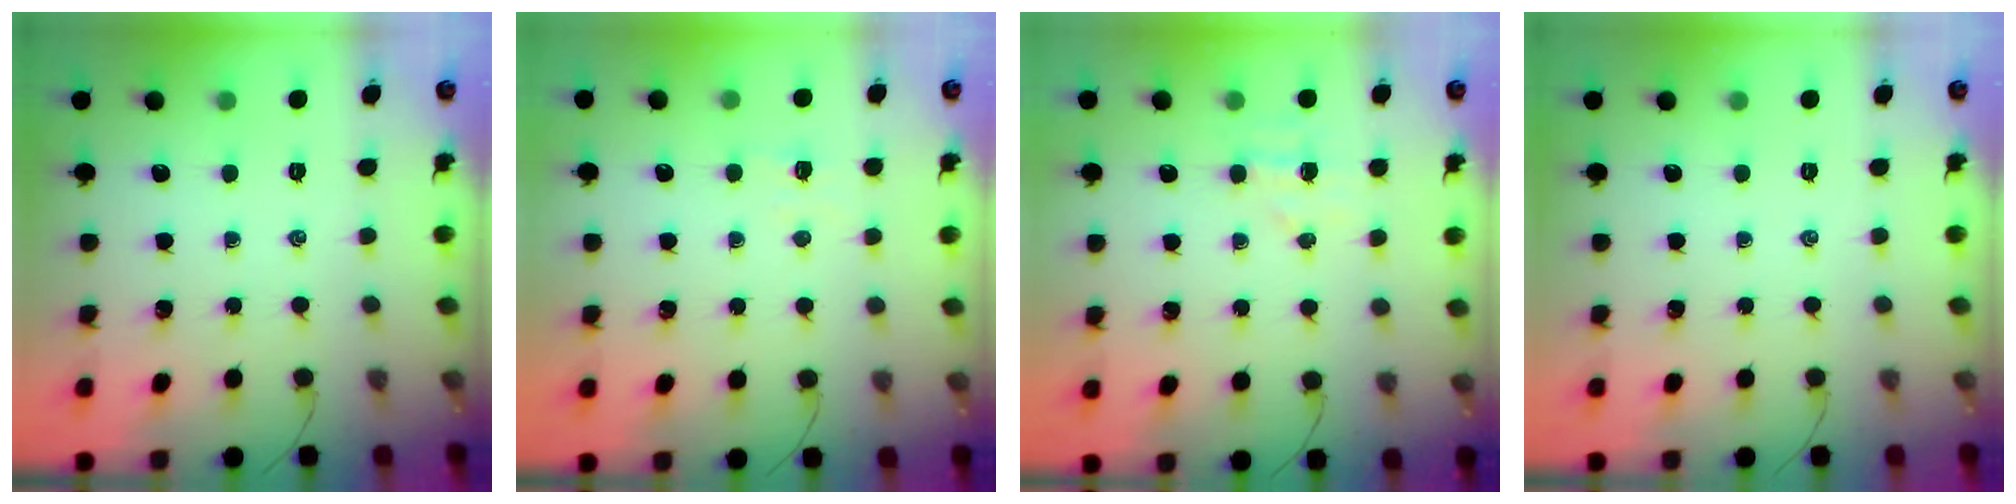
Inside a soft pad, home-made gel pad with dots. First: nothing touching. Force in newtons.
{"total": 2.9, "press": 2.8, "slide": 0.8}
{"total": 5.5, "press": 5.4, "slide": 1.1}
{"total": 0.0}